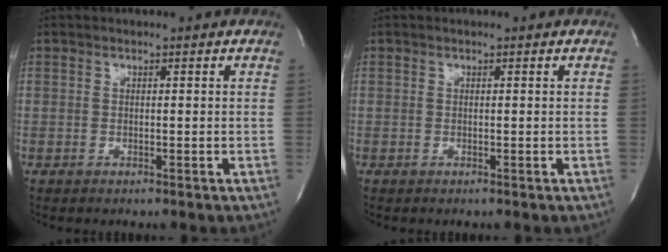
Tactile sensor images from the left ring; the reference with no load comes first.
{"total": 0.0}